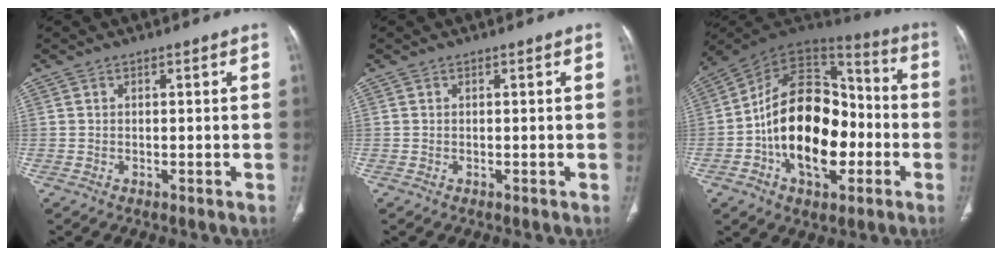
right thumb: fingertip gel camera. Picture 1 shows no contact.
{"total": 0.0}
{"total": 23.4, "force": [-4.9, 14.2, 18.0], "torque": [-0.260, 0.045, -0.081]}